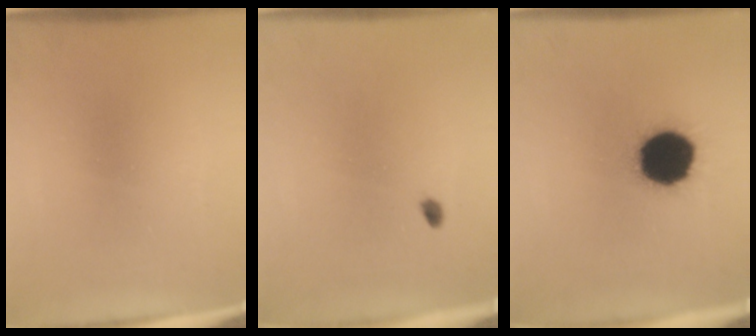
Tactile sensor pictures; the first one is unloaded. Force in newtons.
{"total": 1.6}
{"total": 19.1}